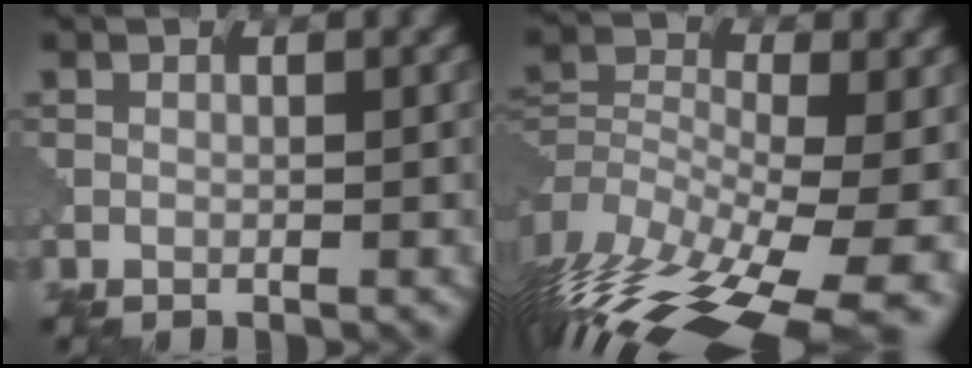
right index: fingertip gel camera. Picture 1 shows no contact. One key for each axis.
{"total": 16.3, "fx": -9.5, "fy": 7.5, "fz": 10.8, "tx": -0.199, "ty": -0.006, "tz": -0.120}